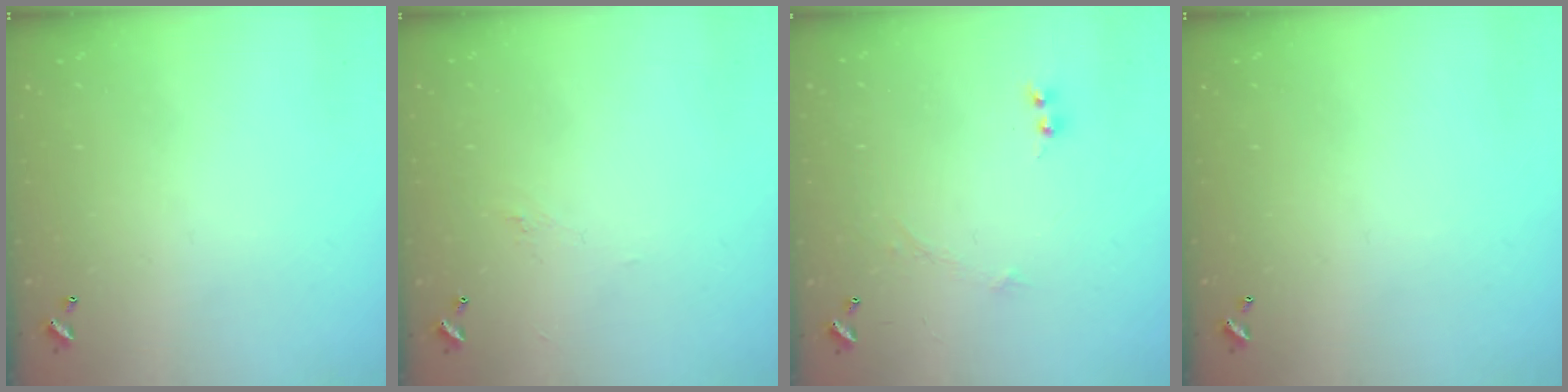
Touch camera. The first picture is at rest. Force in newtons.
{"total": 1.6, "press": 1.5, "slide": 0.5}
{"total": 0.0}
{"total": 0.0}